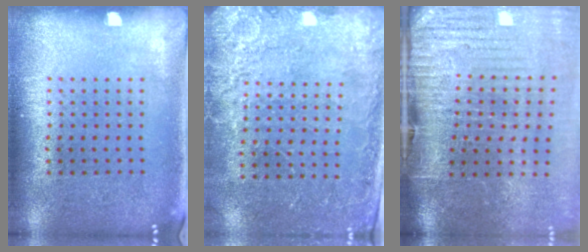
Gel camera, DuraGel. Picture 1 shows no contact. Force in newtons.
{"total": 2.5, "press": 2.5, "slide": 0.5}
{"total": 4.3, "press": 3.6, "slide": 2.4}